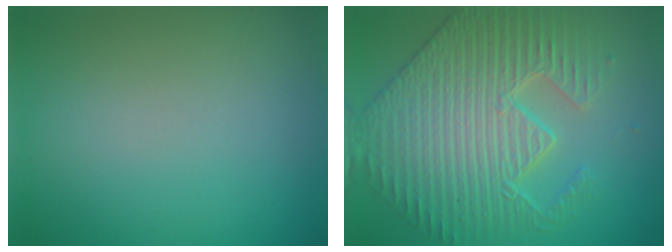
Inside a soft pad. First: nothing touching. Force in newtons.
{"total": 6.7, "press": 5.7, "slide": 3.6}